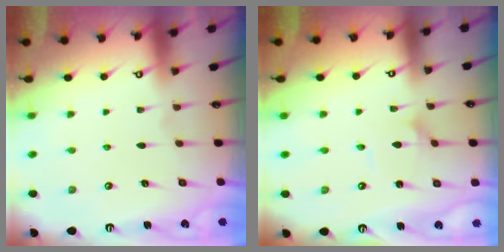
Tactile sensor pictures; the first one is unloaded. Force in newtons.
{"total": 2.2, "press": 2.2, "slide": 0.1}